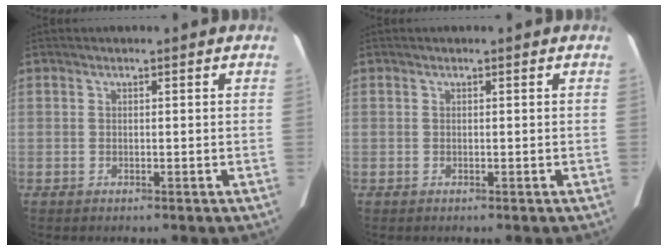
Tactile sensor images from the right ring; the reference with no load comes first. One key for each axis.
{"total": 0.0}